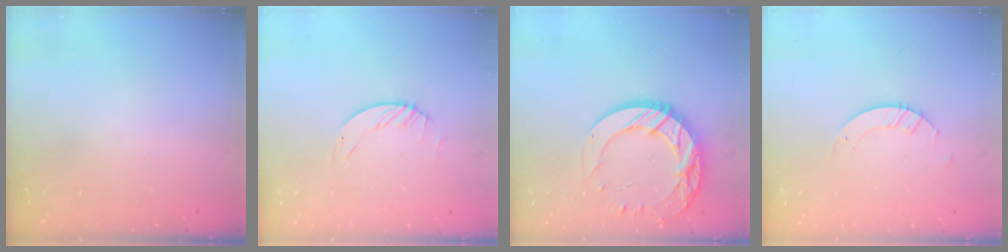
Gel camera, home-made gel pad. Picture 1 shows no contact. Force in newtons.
{"total": 1.2, "press": 1.2, "slide": 0.2}
{"total": 16.6, "press": 16.5, "slide": 1.2}
{"total": 3.2, "press": 3.2, "slide": 0.2}